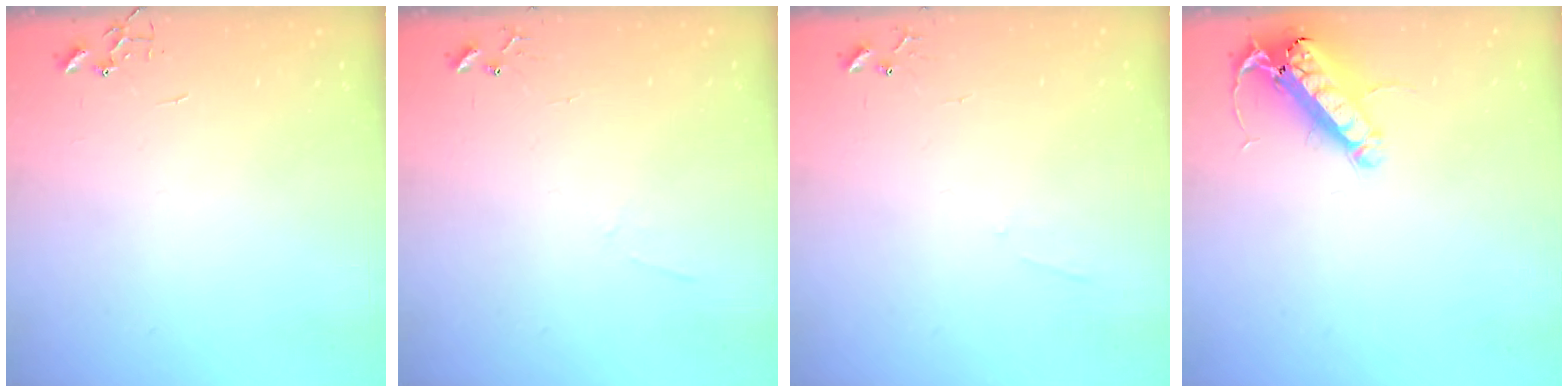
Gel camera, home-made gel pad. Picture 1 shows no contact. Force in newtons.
{"total": 4.4, "press": 4.4, "slide": 0.4}
{"total": 3.8, "press": 3.7, "slide": 0.6}
{"total": 14.7, "press": 14.4, "slide": 2.7}